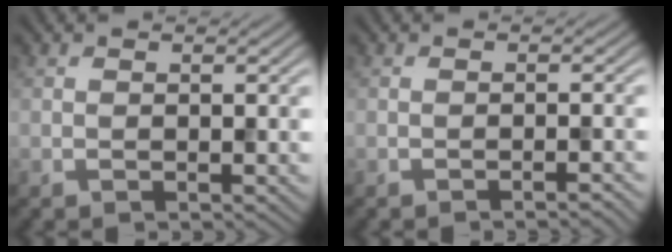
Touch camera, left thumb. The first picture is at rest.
{"total": 1.2, "force": [-1.0, 0.1, 0.8], "torque": [-0.004, 0.004, -0.021]}